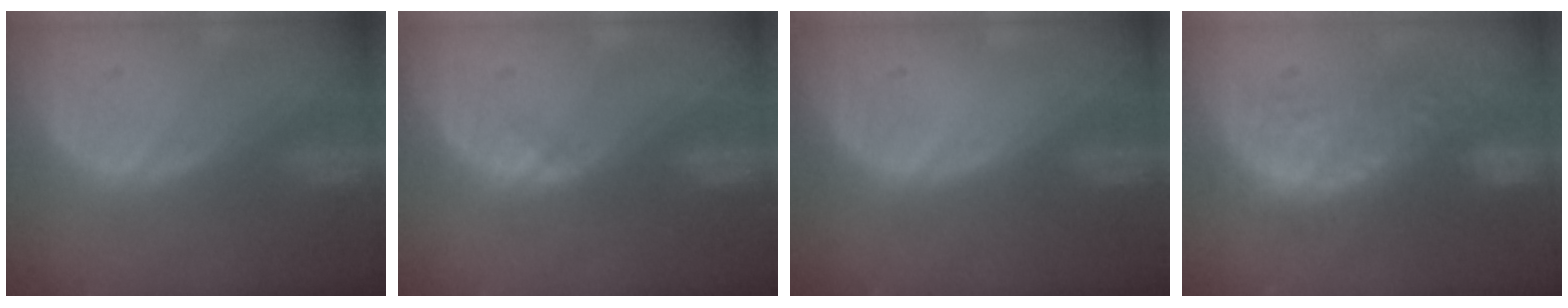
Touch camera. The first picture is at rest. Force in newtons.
{"total": 0.6, "press": 0.5, "slide": 0.2}
{"total": 0.0}
{"total": 9.8, "press": 8.8, "slide": 4.2}